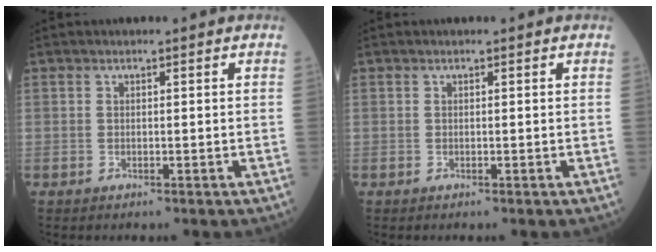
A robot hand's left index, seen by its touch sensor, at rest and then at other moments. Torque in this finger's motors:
{"motor_torque": [-0.03, 0.02, 0.00, 0.00]}